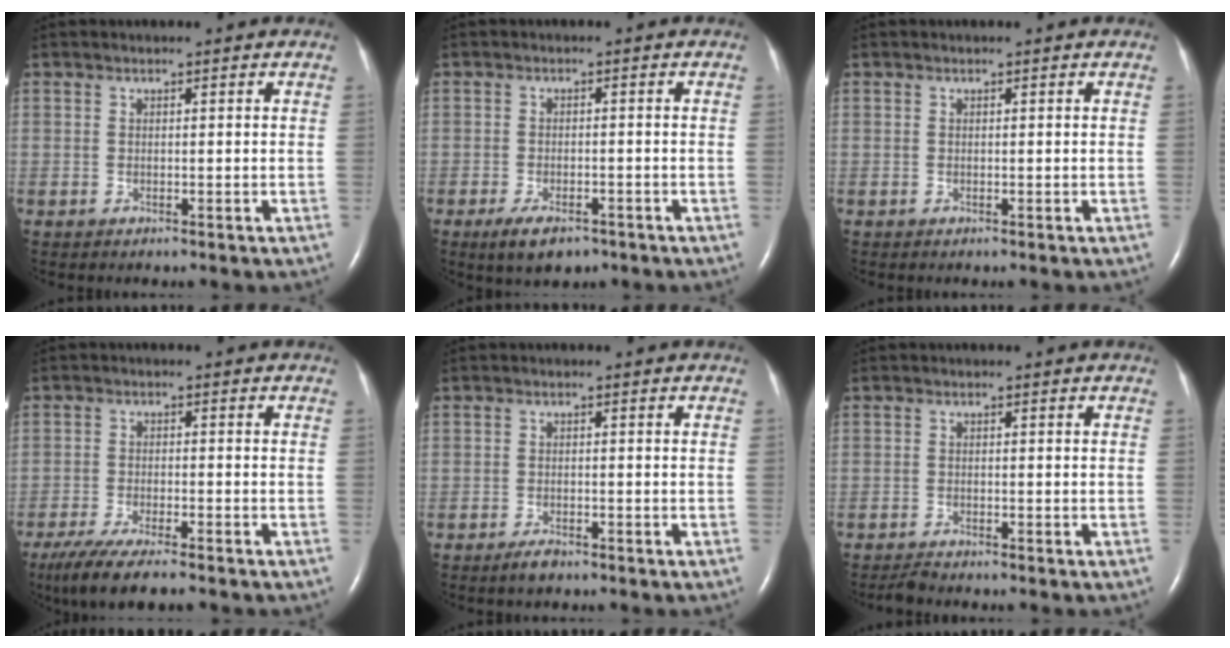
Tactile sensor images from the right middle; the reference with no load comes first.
{"total": 5.0, "force": [-3.3, 2.0, 3.1], "torque": [-0.059, -0.006, -0.050]}
{"total": 0.0}
{"total": 10.2, "force": [-8.1, 1.4, 6.0], "torque": [-0.102, -0.025, -0.130]}
{"total": 1.9, "force": [-1.5, 0.6, 1.0], "torque": [-0.028, -0.003, -0.024]}
{"total": 1.5, "force": [-1.4, 0.1, 0.4], "torque": [-0.018, -0.007, -0.025]}